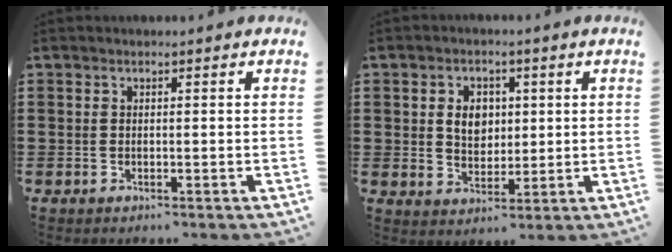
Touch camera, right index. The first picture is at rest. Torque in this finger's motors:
{"motor_torque": [0.08, 0.01, 0.17, 0.10]}